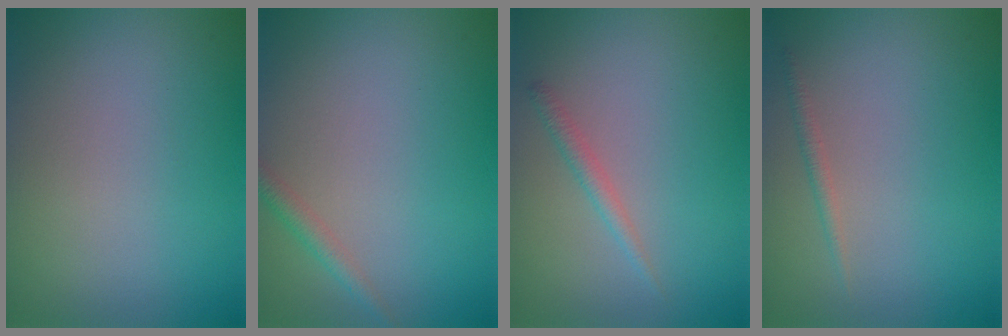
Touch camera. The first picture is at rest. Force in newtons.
{"total": 1.5, "press": 1.5, "slide": 0.0}
{"total": 1.2, "press": 1.2, "slide": 0.0}
{"total": 0.9, "press": 0.9, "slide": 0.1}